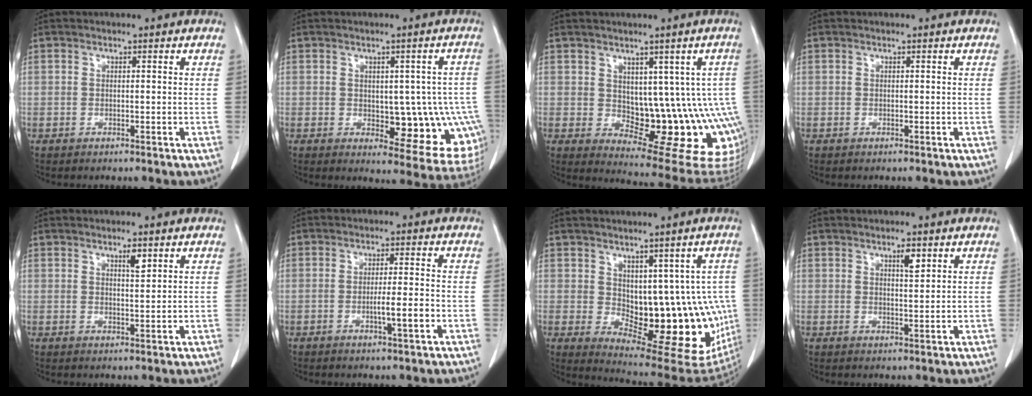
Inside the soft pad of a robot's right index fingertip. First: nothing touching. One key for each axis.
{"total": 11.8, "fx": -1.9, "fy": 5.9, "fz": 10.0, "tx": -0.085, "ty": 0.013, "tz": -0.006}
{"total": 14.7, "fx": -1.1, "fy": 7.1, "fz": 12.8, "tx": -0.111, "ty": 0.012, "tz": 0.008}
{"total": 0.0}
{"total": 2.0, "fx": 1.3, "fy": 0.4, "fz": 1.6, "tx": -0.029, "ty": -0.003, "tz": 0.021}
{"total": 3.8, "fx": -1.3, "fy": -0.1, "fz": 3.6, "tx": -0.059, "ty": -0.001, "tz": -0.019}
{"total": 14.9, "fx": -0.1, "fy": 7.7, "fz": 12.8, "tx": -0.150, "ty": 0.001, "tz": 0.022}
{"total": 2.3, "fx": 1.3, "fy": 0.4, "fz": 1.8, "tx": -0.032, "ty": -0.004, "tz": 0.021}